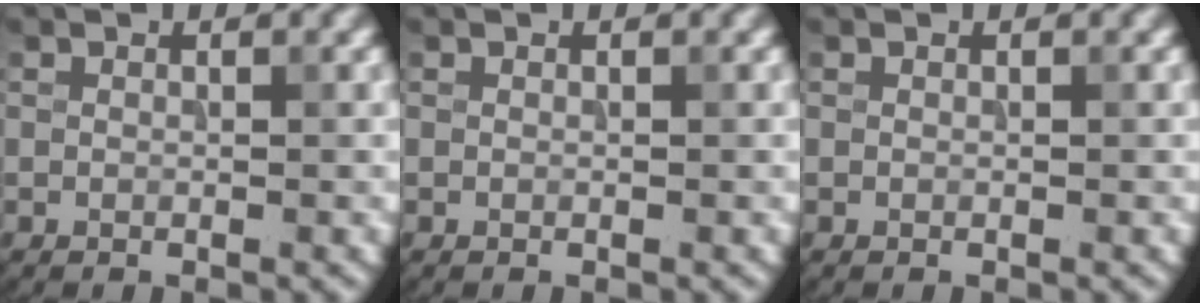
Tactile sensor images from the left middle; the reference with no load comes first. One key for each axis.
{"total": 0.0}
{"total": 0.0}